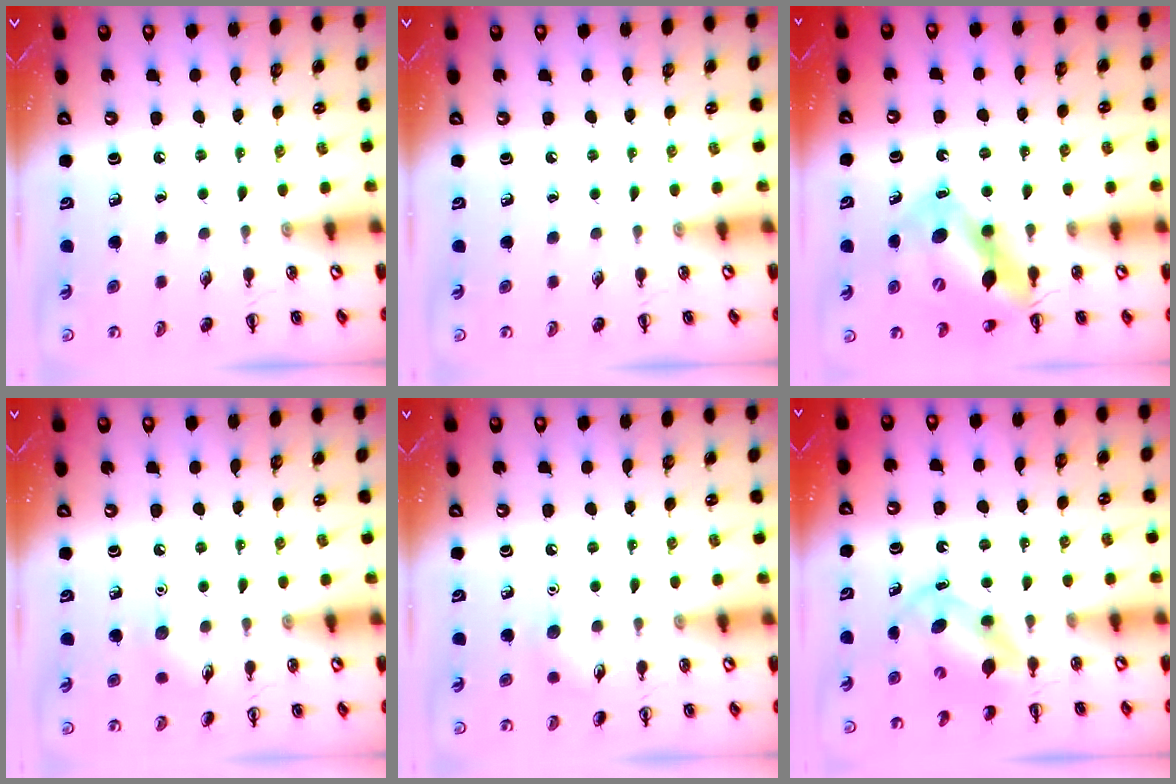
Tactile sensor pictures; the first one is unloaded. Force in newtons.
{"total": 0.0}
{"total": 12.8, "press": 12.4, "slide": 3.2}
{"total": 5.9, "press": 5.7, "slide": 1.6}
{"total": 6.1, "press": 5.8, "slide": 2.0}
{"total": 6.6, "press": 6.5, "slide": 1.0}